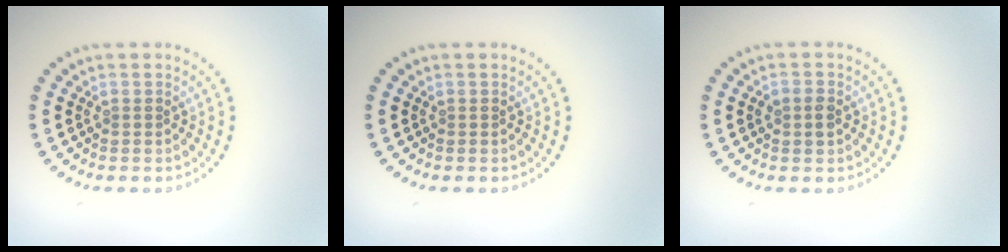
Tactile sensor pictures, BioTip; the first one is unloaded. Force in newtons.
{"total": 0.0}
{"total": 1.4, "press": 1.4, "slide": 0.1}